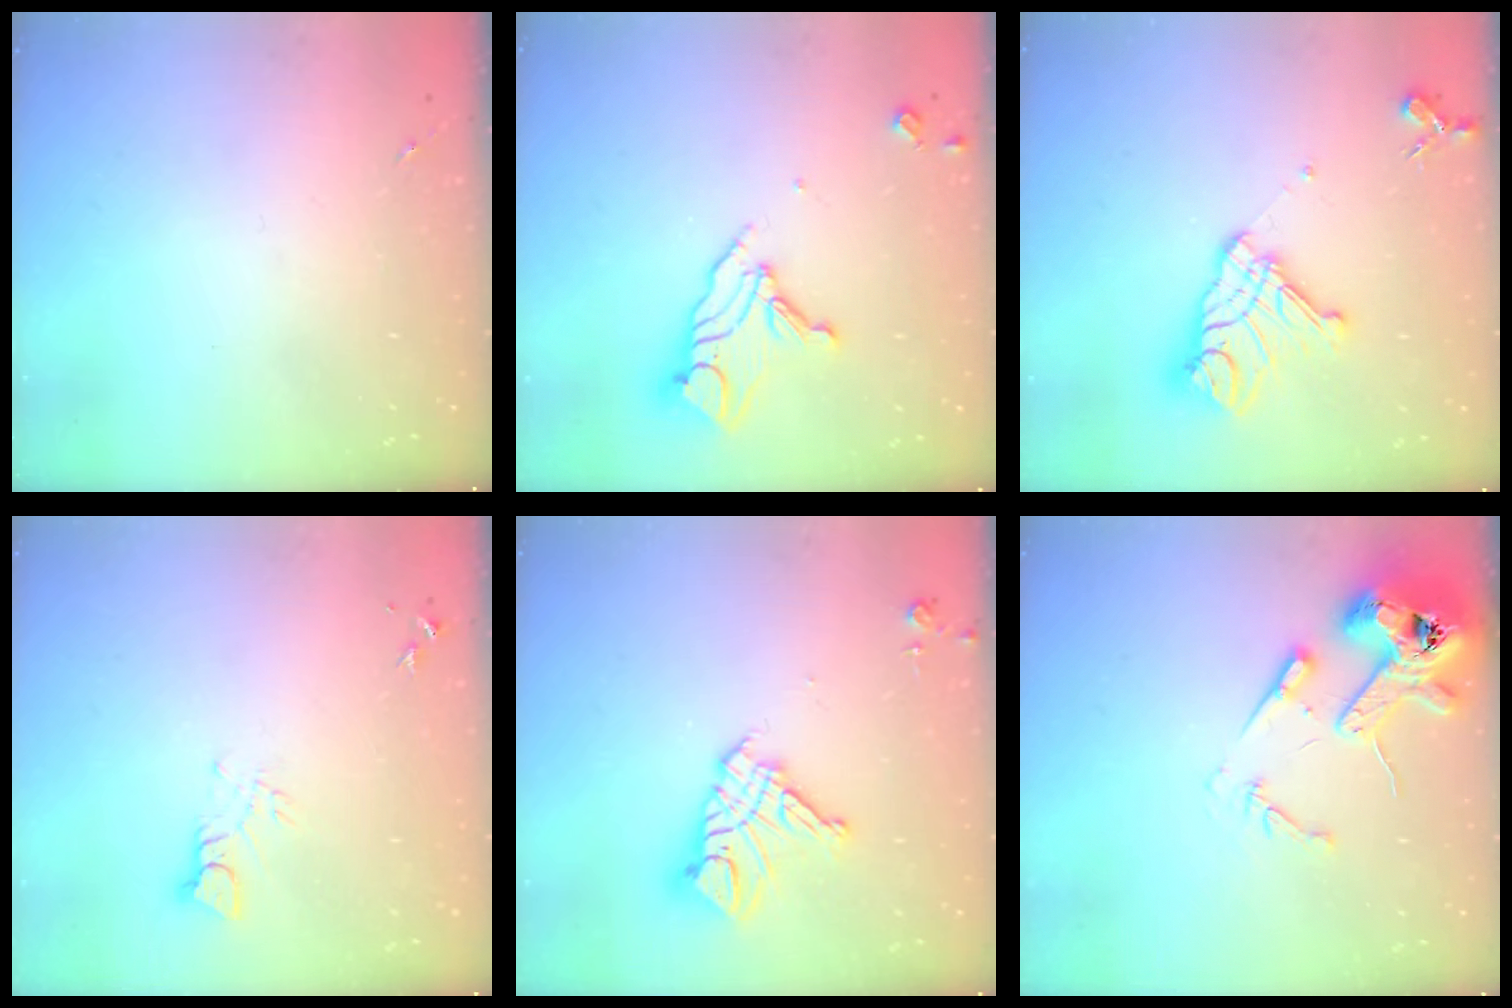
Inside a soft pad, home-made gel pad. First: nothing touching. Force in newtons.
{"total": 12.2, "press": 12.1, "slide": 1.2}
{"total": 15.8, "press": 15.7, "slide": 1.7}
{"total": 3.2, "press": 3.2, "slide": 0.2}
{"total": 14.0, "press": 13.9, "slide": 1.5}
{"total": 15.1, "press": 15.0, "slide": 2.1}